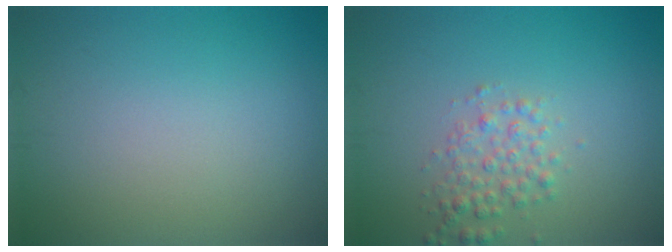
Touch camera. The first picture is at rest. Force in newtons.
{"total": 2.4, "press": 2.4, "slide": 0.1}